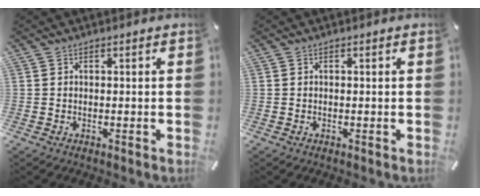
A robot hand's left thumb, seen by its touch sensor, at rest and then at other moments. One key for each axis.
{"total": 0.0}